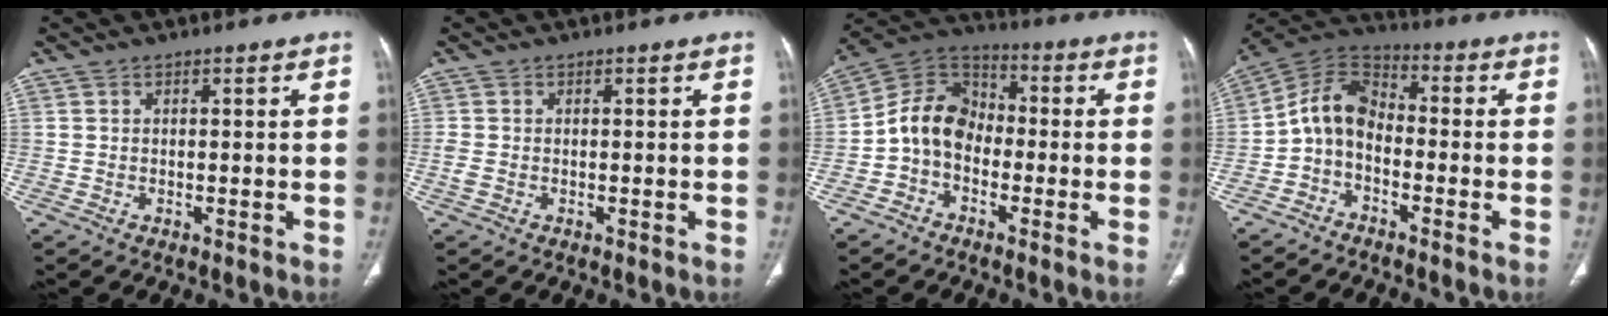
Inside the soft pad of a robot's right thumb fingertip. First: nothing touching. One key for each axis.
{"total": 1.3, "fx": -0.3, "fy": 0.9, "fz": 0.8, "tx": -0.027, "ty": -0.002, "tz": -0.007}
{"total": 10.2, "fx": -2.2, "fy": 8.0, "fz": 5.9, "tx": -0.091, "ty": 0.047, "tz": -0.056}
{"total": 8.4, "fx": -2.1, "fy": 5.9, "fz": 5.6, "tx": -0.093, "ty": 0.050, "tz": -0.059}